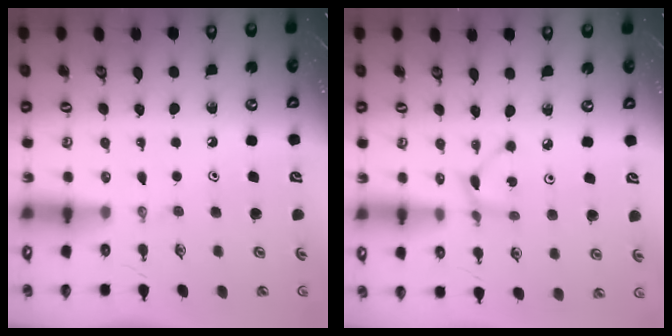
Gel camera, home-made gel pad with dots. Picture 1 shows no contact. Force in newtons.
{"total": 1.9, "press": 1.9, "slide": 0.3}